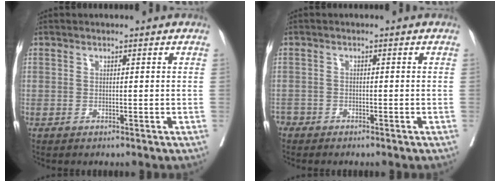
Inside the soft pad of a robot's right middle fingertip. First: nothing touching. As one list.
[{"total": 1.7, "force": [-1.5, 0.8, -0.1], "torque": [0.004, 0.002, -0.030]}]